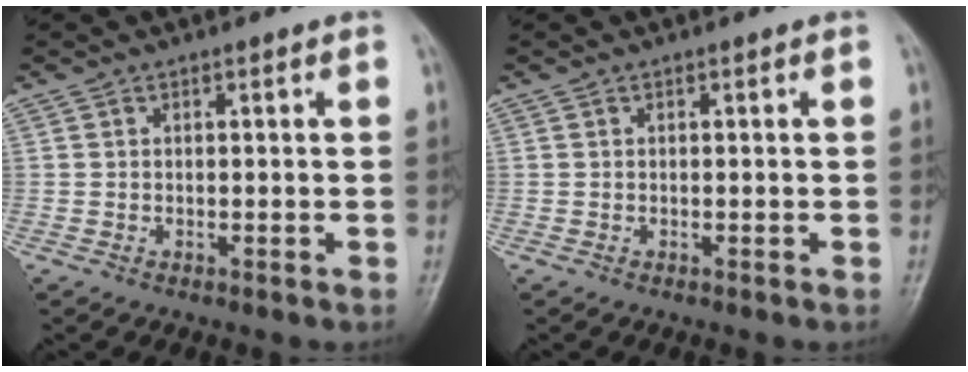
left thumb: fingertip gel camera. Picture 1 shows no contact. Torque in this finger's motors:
{"motor_torque": [0.00, 0.01, -0.01, -0.01, 0.00]}